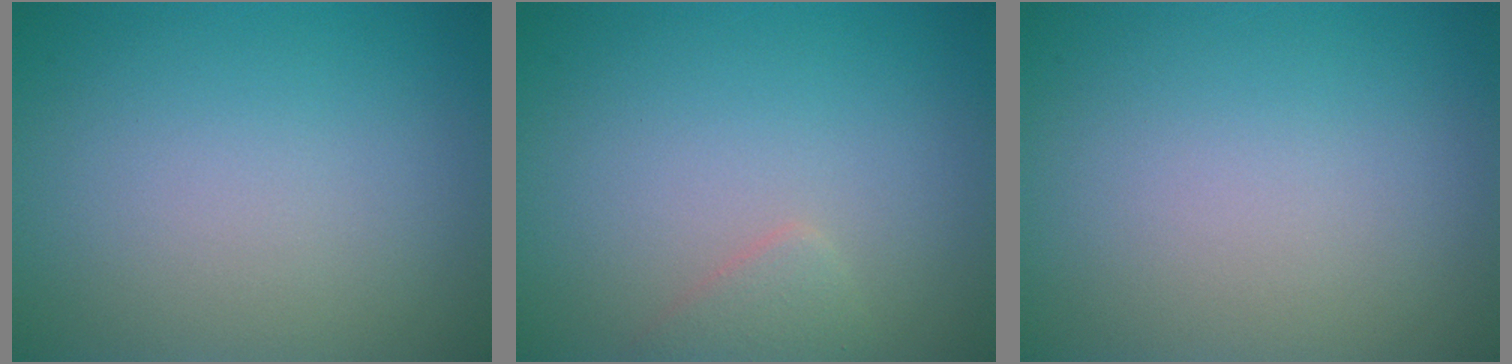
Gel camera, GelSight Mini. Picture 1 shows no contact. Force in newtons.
{"total": 1.3, "press": 1.3, "slide": 0.1}
{"total": 0.0}